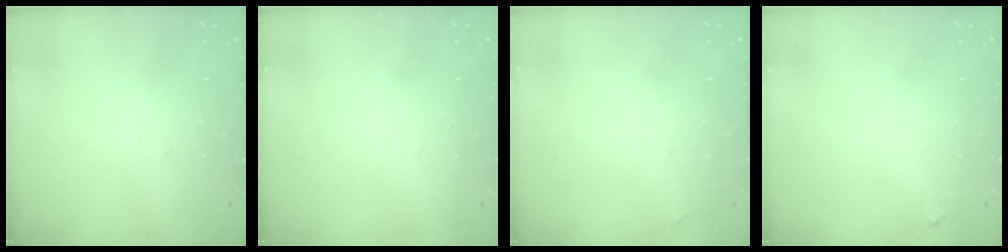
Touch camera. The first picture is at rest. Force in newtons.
{"total": 1.5, "press": 1.5, "slide": 0.1}
{"total": 3.3, "press": 3.3, "slide": 0.4}
{"total": 2.3, "press": 2.3, "slide": 0.2}